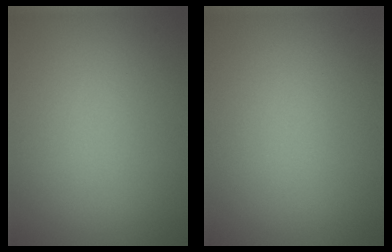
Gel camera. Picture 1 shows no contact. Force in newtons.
{"total": 0.0}